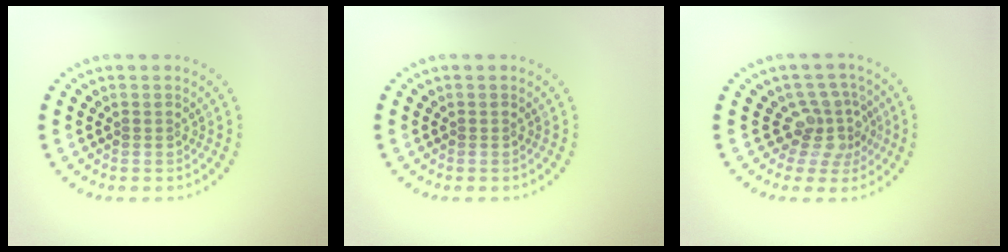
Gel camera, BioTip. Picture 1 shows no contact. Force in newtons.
{"total": 0.0}
{"total": 3.4, "press": 2.5, "slide": 2.3}